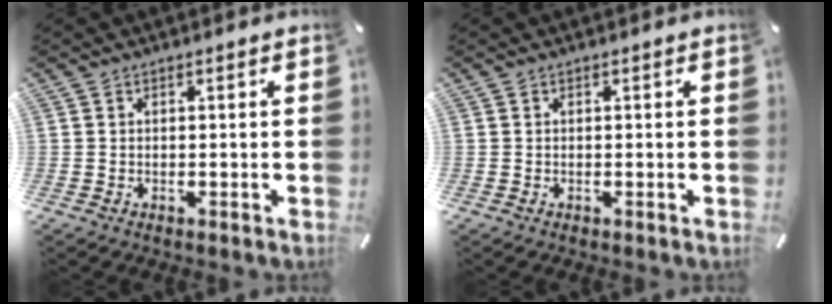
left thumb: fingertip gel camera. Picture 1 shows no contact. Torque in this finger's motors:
{"motor_torque": [-0.08, 0.07, -0.01, 0.01, 0.00]}